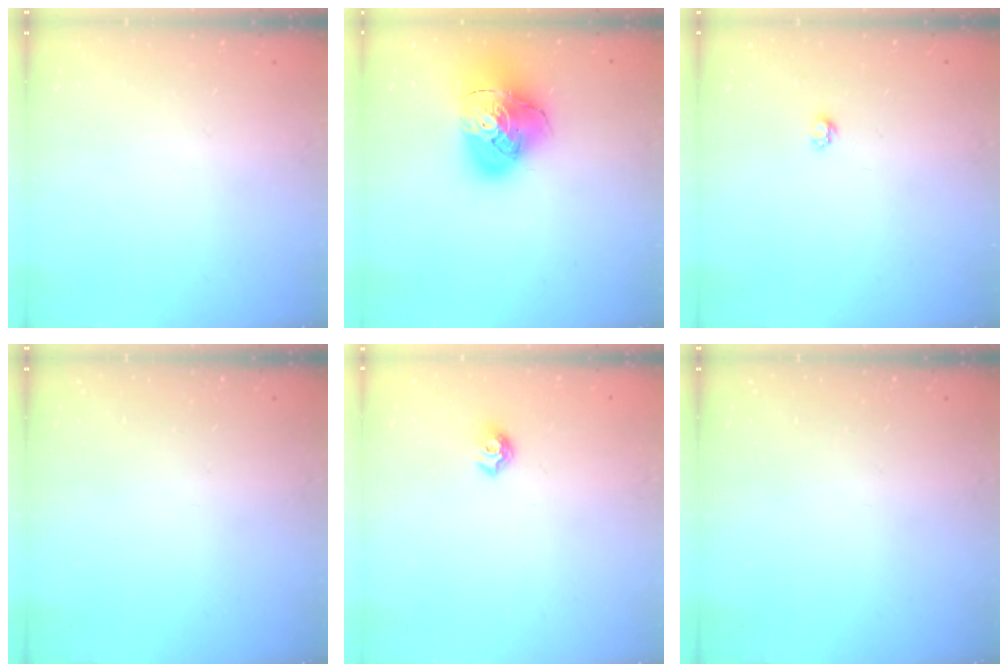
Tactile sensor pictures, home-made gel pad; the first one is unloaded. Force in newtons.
{"total": 17.1, "press": 17.0, "slide": 2.1}
{"total": 2.7, "press": 2.7, "slide": 0.4}
{"total": 0.0}
{"total": 6.9, "press": 6.8, "slide": 0.7}
{"total": 0.0}